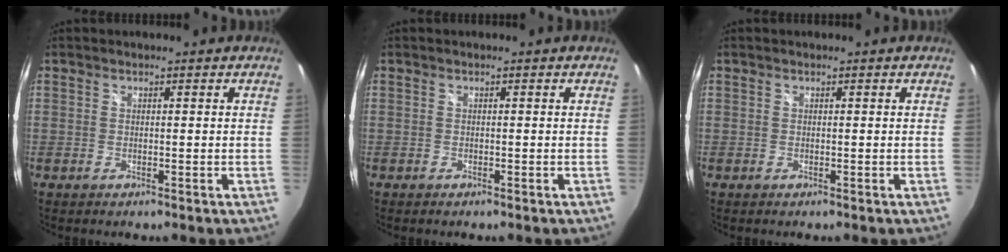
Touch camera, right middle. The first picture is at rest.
{"total": 0.0}
{"total": 0.0}